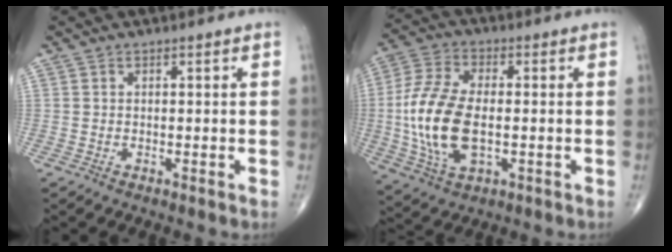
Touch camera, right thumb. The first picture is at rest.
{"total": 15.9, "force": [-1.5, 8.4, 13.4], "torque": [-0.288, 0.003, -0.026]}